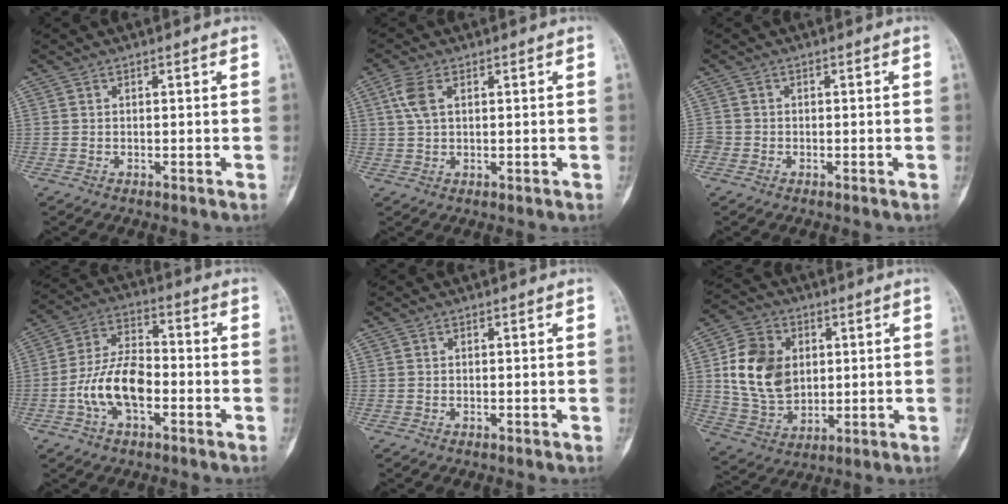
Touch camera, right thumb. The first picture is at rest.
{"total": 4.4, "force": [1.5, 2.2, 3.5], "torque": [-0.086, 0.010, 0.029]}
{"total": 2.2, "force": [-1.1, 1.7, 0.7], "torque": [-0.016, 0.008, -0.026]}
{"total": 11.8, "force": [-3.5, 6.3, 9.4], "torque": [-0.174, 0.037, -0.069]}
{"total": 0.0}
{"total": 14.3, "force": [2.1, 10.8, 9.3], "torque": [-0.147, -0.003, 0.045]}